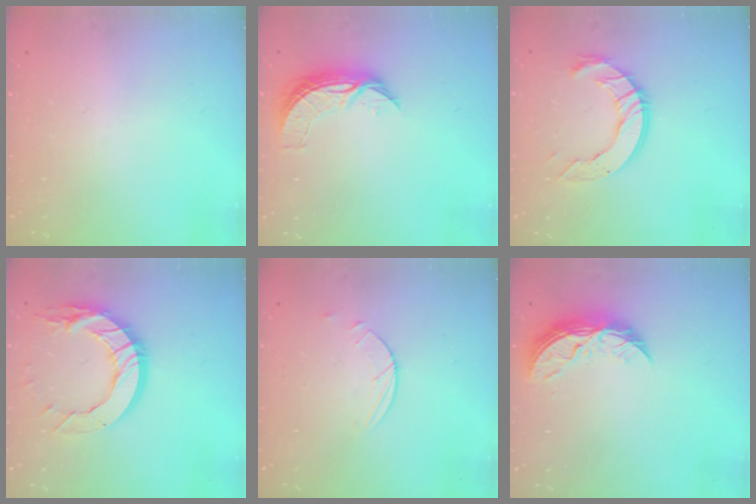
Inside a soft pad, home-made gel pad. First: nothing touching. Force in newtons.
{"total": 7.3, "press": 7.3, "slide": 0.2}
{"total": 10.6, "press": 10.5, "slide": 0.9}
{"total": 15.4, "press": 15.3, "slide": 1.5}
{"total": 2.9, "press": 2.8, "slide": 0.3}
{"total": 9.3, "press": 9.3, "slide": 0.5}